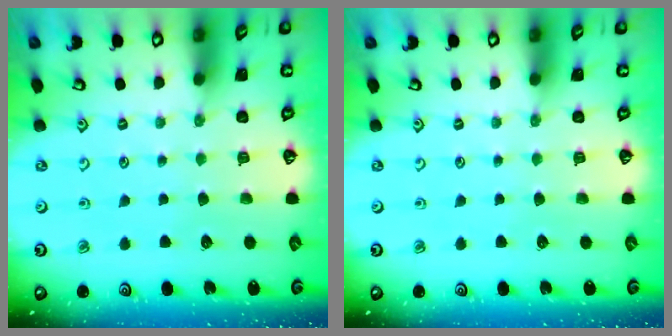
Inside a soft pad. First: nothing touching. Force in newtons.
{"total": 0.0}